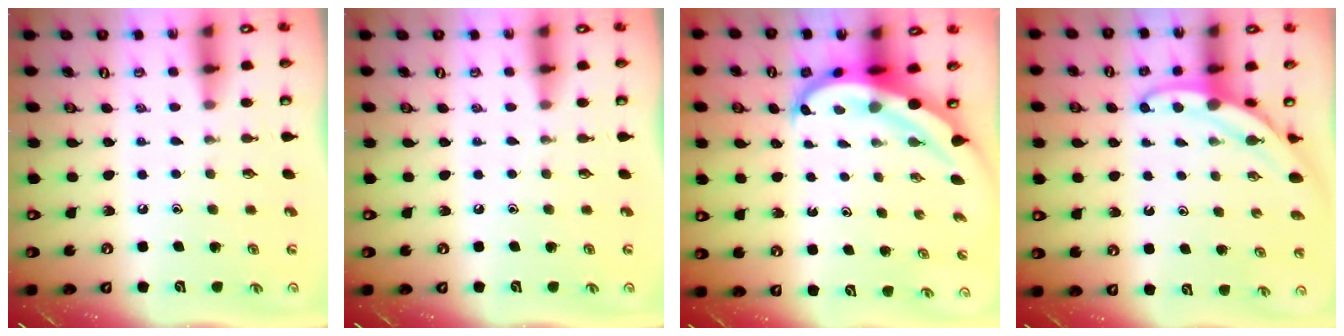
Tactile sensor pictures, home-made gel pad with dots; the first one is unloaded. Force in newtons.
{"total": 0.0}
{"total": 5.9, "press": 5.8, "slide": 0.6}
{"total": 5.1, "press": 5.0, "slide": 0.4}